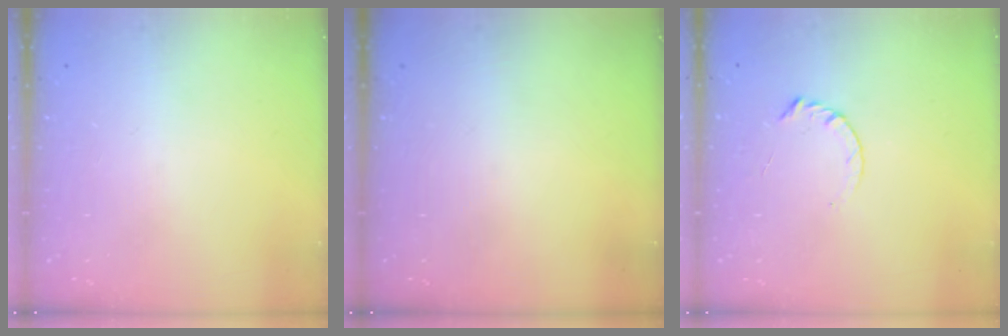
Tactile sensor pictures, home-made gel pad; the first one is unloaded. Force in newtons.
{"total": 0.0}
{"total": 3.7, "press": 3.6, "slide": 0.4}